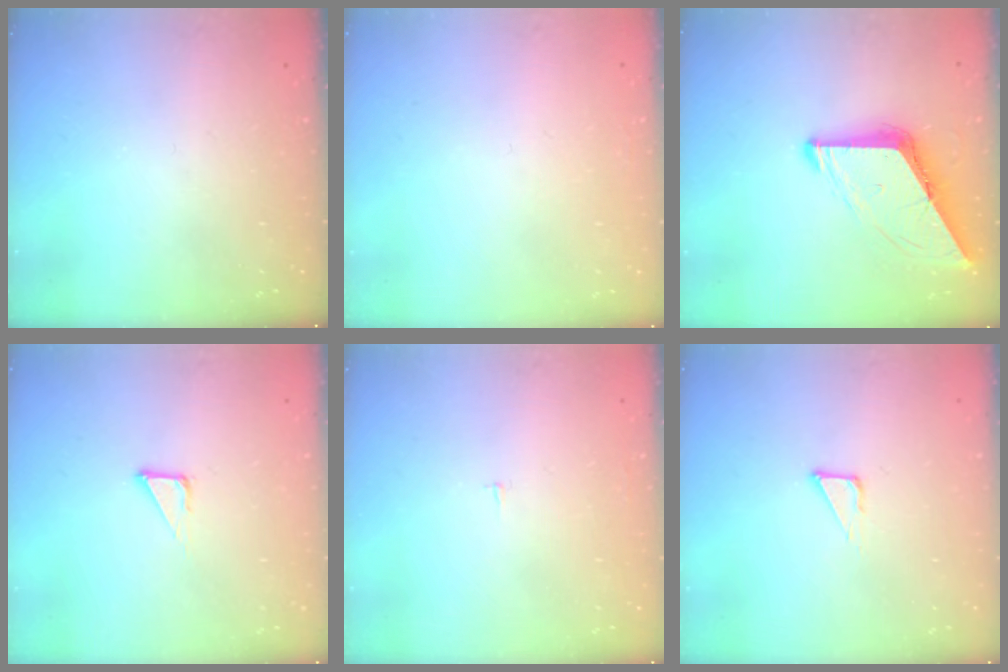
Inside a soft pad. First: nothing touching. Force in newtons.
{"total": 0.9, "press": 0.9, "slide": 0.1}
{"total": 9.7, "press": 9.6, "slide": 1.0}
{"total": 3.4, "press": 3.4, "slide": 0.1}
{"total": 1.2, "press": 1.2, "slide": 0.1}
{"total": 2.3, "press": 2.3, "slide": 0.1}